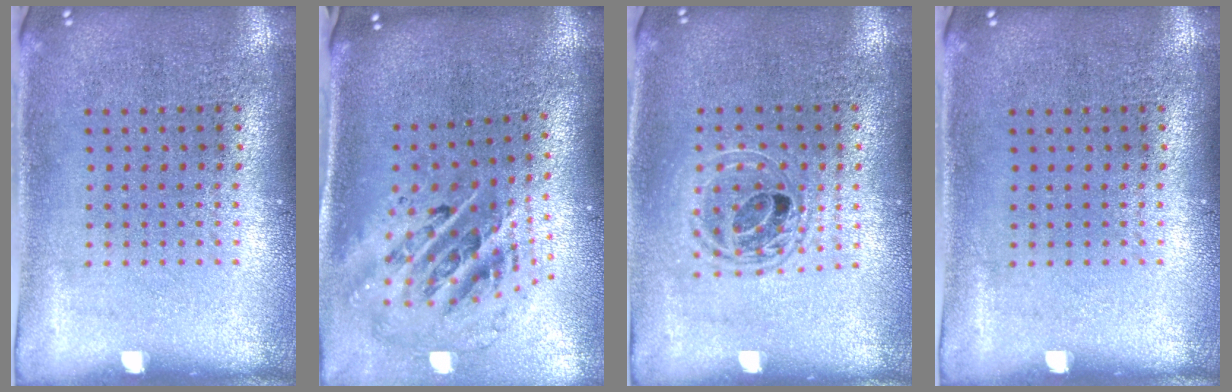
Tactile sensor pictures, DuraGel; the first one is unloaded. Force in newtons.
{"total": 2.5, "press": 1.8, "slide": 1.8}
{"total": 1.6, "press": 1.3, "slide": 0.8}
{"total": 0.0}